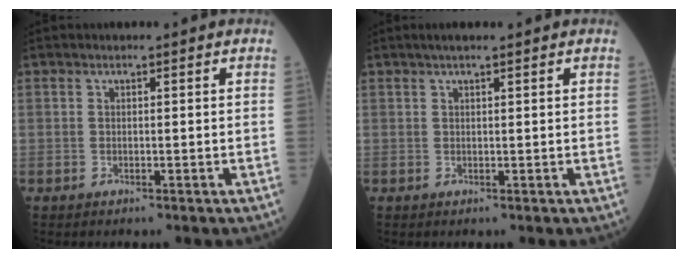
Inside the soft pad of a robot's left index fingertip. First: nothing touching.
{"total": 2.6, "force": [1.9, 0.2, 1.7], "torque": [-0.027, 0.017, 0.030]}